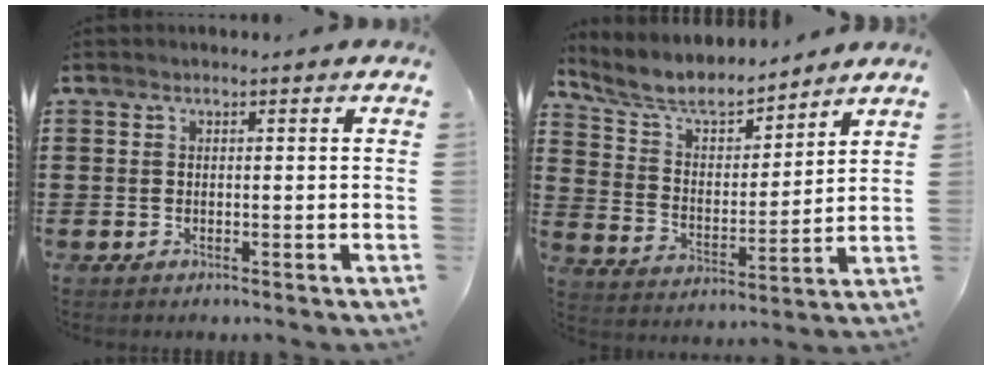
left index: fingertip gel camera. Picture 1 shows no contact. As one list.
[{"total": 7.5, "force": [6.6, 2.1, 2.8], "torque": [-0.085, -0.034, 0.115]}]